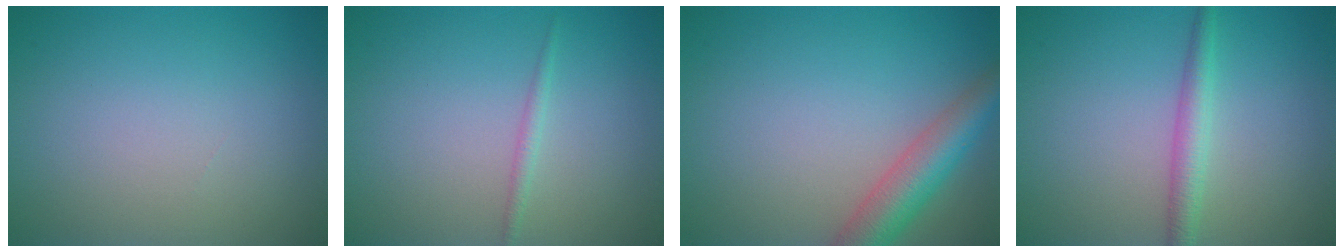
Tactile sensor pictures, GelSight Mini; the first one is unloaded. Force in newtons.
{"total": 0.9, "press": 0.9, "slide": 0.0}
{"total": 4.9, "press": 4.9, "slide": 0.2}
{"total": 2.3, "press": 2.3, "slide": 0.1}